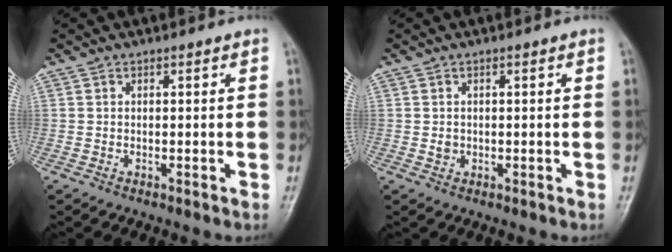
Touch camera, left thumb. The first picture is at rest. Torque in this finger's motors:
{"motor_torque": [-0.47, 0.30, -0.01, -0.02, 0.00]}